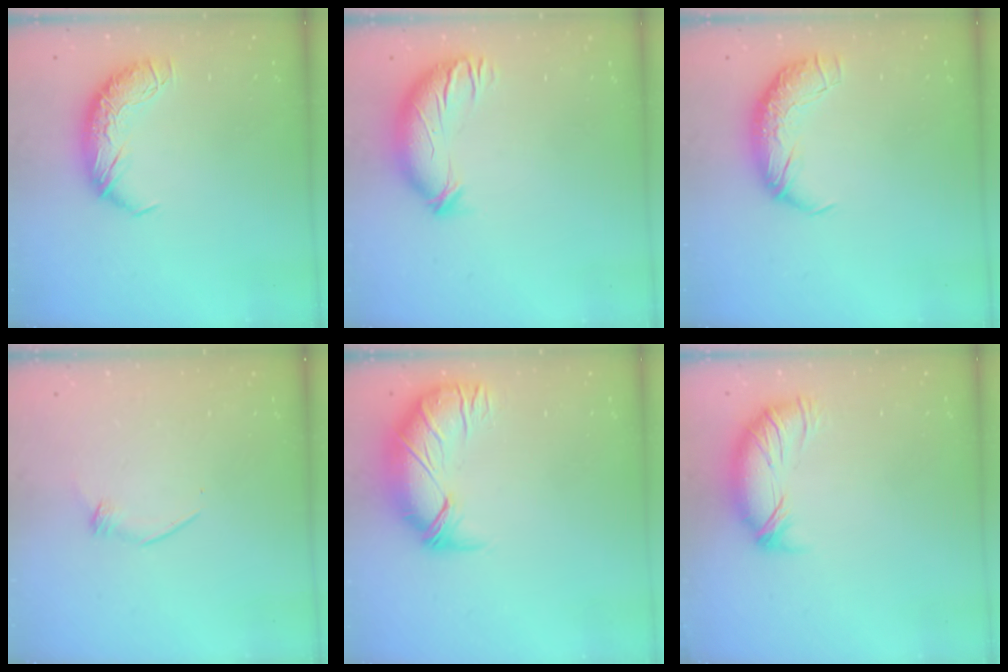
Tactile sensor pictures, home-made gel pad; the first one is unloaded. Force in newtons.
{"total": 3.9, "press": 2.9, "slide": 2.6}
{"total": 2.3, "press": 1.0, "slide": 2.1}
{"total": 4.0, "press": 3.6, "slide": 1.6}
{"total": 2.5, "press": 0.5, "slide": 2.5}
{"total": 3.5, "press": 3.1, "slide": 1.7}